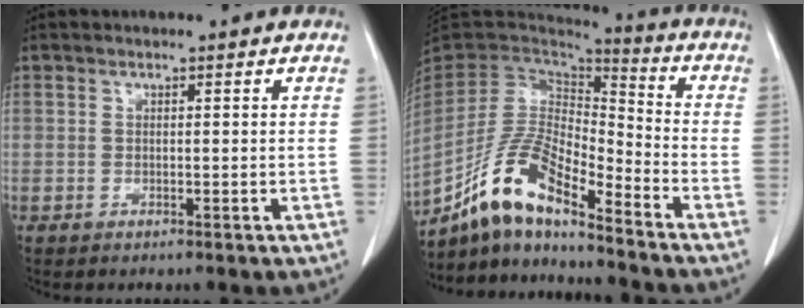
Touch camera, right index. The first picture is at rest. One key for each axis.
{"total": 13.9, "fx": -10.7, "fy": 2.8, "fz": 8.4, "tx": -0.170, "ty": 0.010, "tz": -0.201}